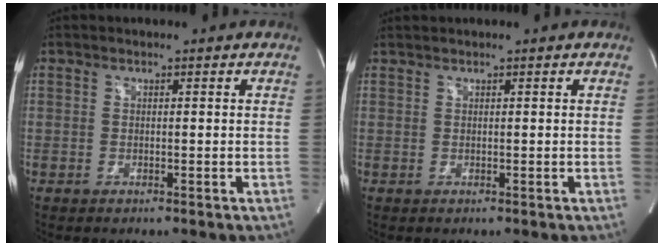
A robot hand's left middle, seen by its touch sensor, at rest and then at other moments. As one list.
[{"total": 0.9, "force": [0.9, -0.1, 0.3], "torque": [-0.010, 0.014, 0.024]}]